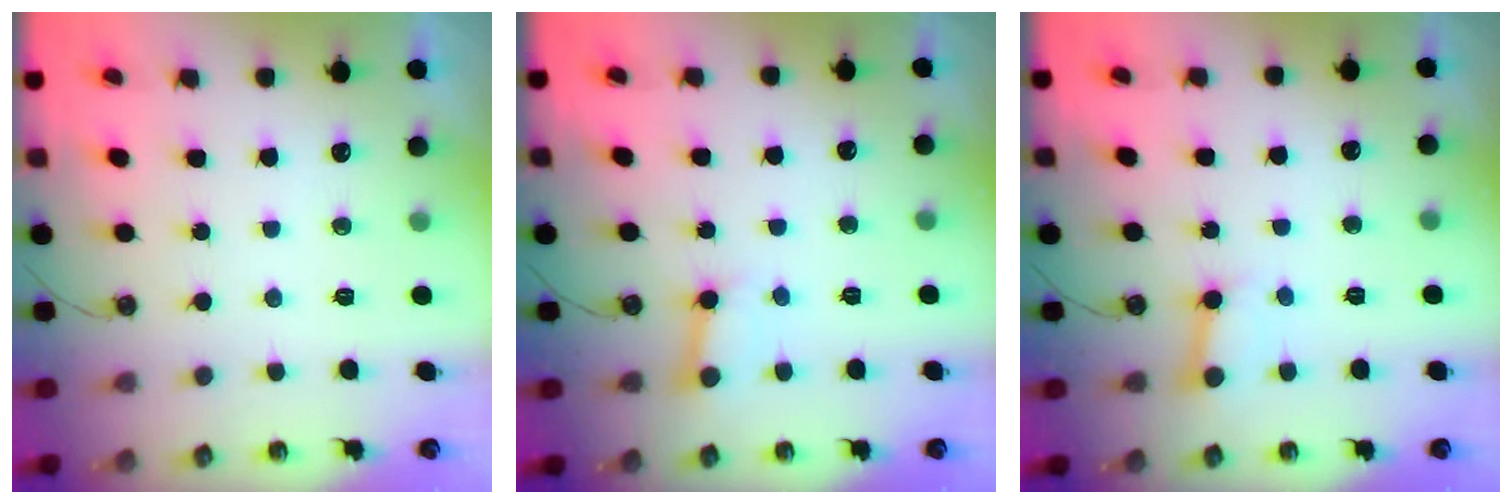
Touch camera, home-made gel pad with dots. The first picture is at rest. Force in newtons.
{"total": 3.5, "press": 3.4, "slide": 0.3}
{"total": 3.5, "press": 3.4, "slide": 0.3}